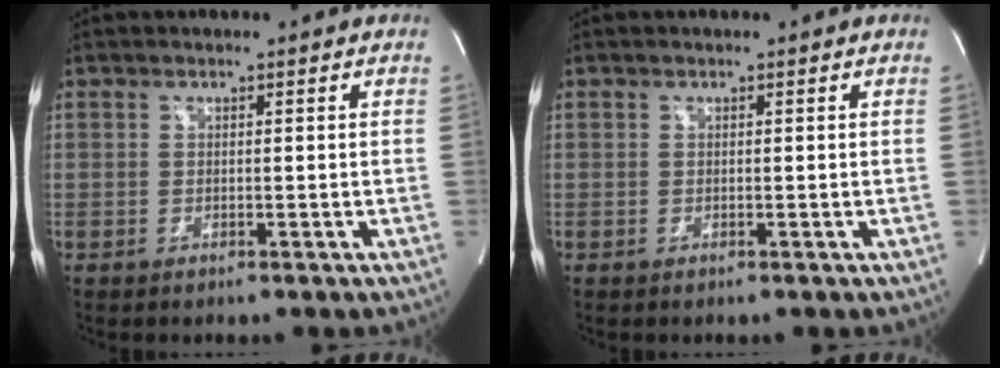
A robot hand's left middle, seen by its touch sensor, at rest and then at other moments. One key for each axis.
{"total": 0.0}